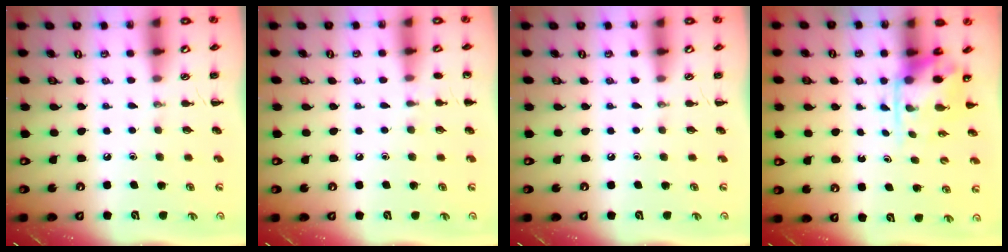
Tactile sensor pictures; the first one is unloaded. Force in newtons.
{"total": 5.0, "press": 4.7, "slide": 1.6}
{"total": 0.0}
{"total": 3.7, "press": 3.7, "slide": 0.6}